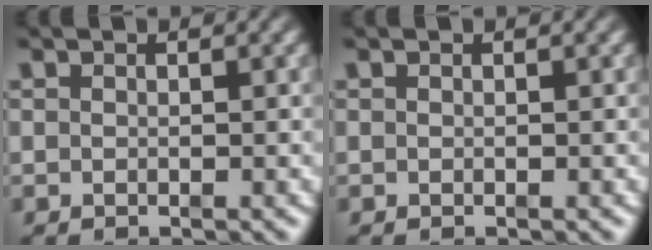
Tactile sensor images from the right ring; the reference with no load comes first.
{"total": 0.0}